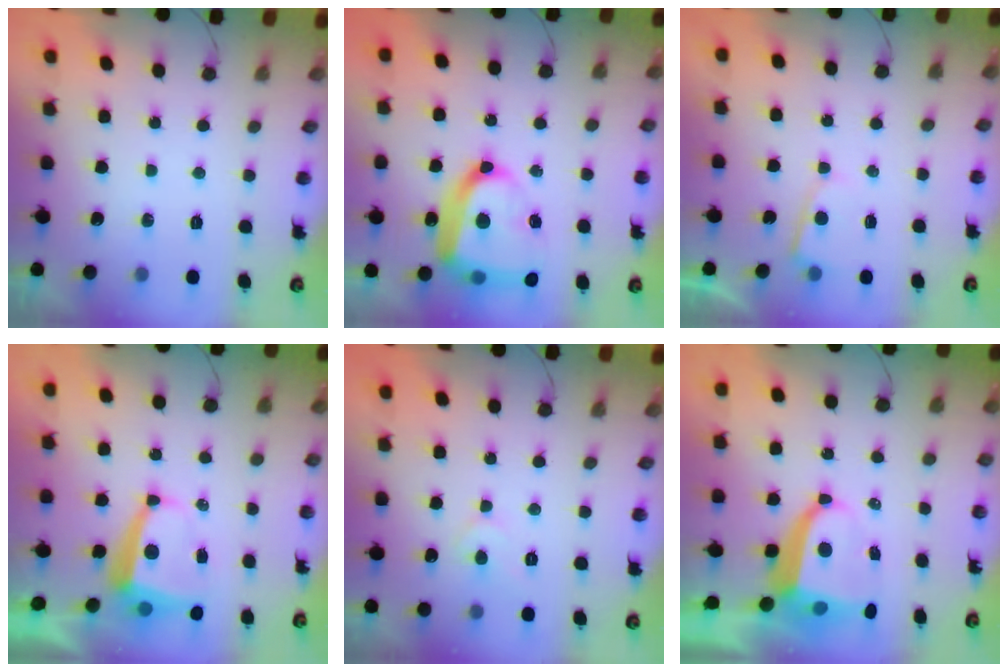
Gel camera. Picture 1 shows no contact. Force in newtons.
{"total": 21.8, "press": 21.7, "slide": 1.8}
{"total": 2.6, "press": 2.6, "slide": 0.2}
{"total": 5.3, "press": 5.2, "slide": 0.7}
{"total": 4.4, "press": 4.4, "slide": 0.6}
{"total": 7.5, "press": 7.5, "slide": 1.1}